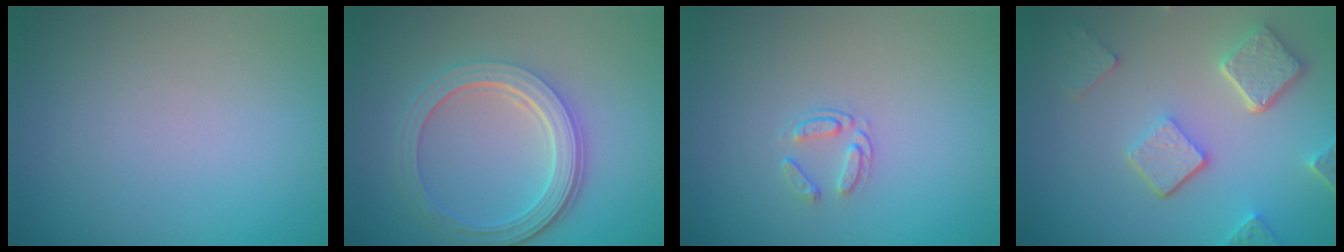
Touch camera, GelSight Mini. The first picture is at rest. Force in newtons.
{"total": 5.4, "press": 3.9, "slide": 3.7}
{"total": 1.4, "press": 0.9, "slide": 1.1}
{"total": 4.9, "press": 3.8, "slide": 3.0}